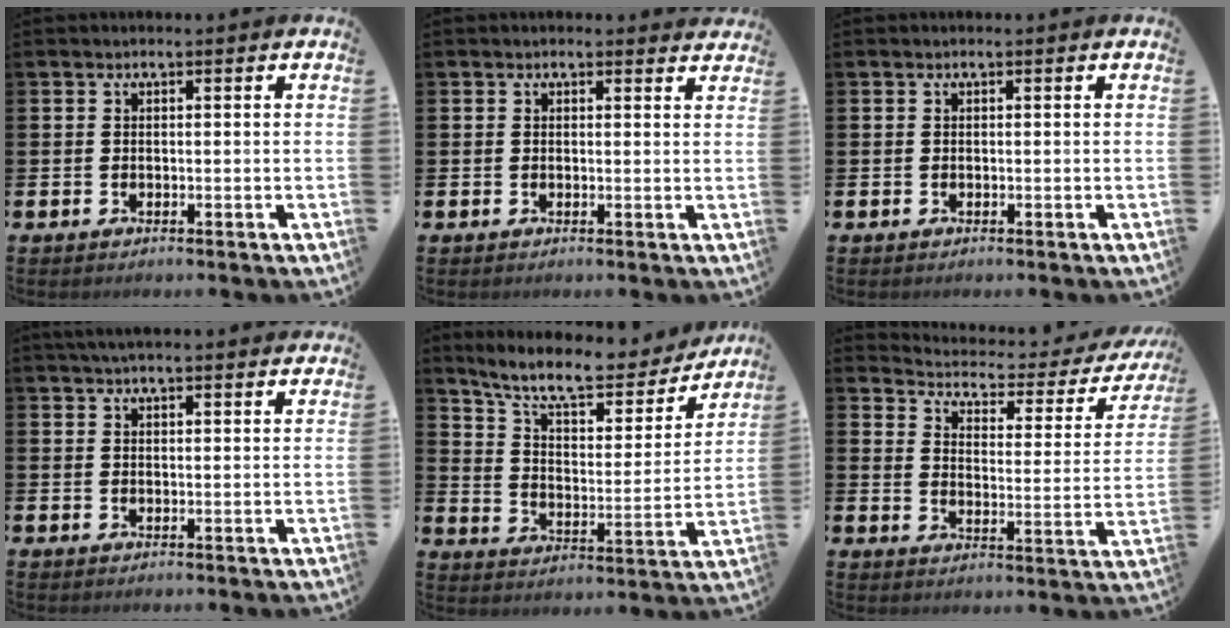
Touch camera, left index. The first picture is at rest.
{"total": 1.0, "force": [0.9, 0.2, 0.0], "torque": [0.010, -0.001, 0.015]}
{"total": 0.0}
{"total": 3.2, "force": [3.0, 0.2, 0.8], "torque": [-0.018, -0.008, 0.055]}
{"total": 10.4, "force": [9.0, 2.7, 4.5], "torque": [-0.110, -0.056, 0.152]}
{"total": 3.7, "force": [3.2, 1.7, 1.1], "torque": [-0.047, -0.030, 0.043]}